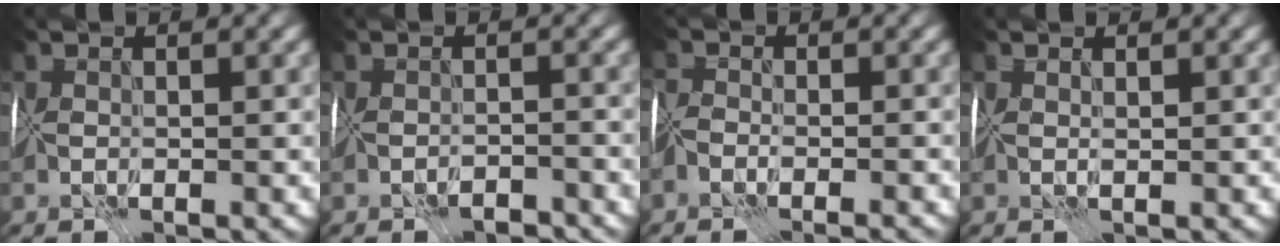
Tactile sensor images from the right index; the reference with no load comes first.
{"total": 2.6, "force": [-2.5, 0.4, 0.6], "torque": [0.000, 0.006, -0.037]}
{"total": 3.5, "force": [-3.3, 0.9, 1.0], "torque": [-0.002, 0.003, -0.044]}
{"total": 1.3, "force": [1.1, -0.6, -0.3], "torque": [0.006, 0.007, 0.026]}